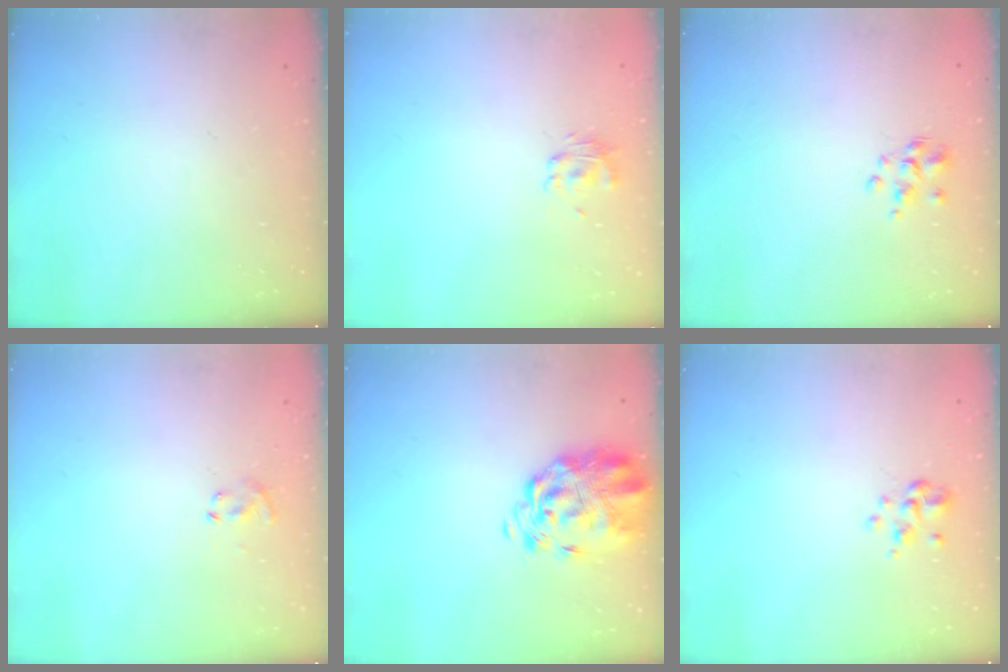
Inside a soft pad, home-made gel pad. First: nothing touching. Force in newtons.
{"total": 2.9, "press": 2.8, "slide": 0.7}
{"total": 1.9, "press": 1.7, "slide": 0.7}
{"total": 2.3, "press": 2.1, "slide": 1.0}
{"total": 4.0, "press": 3.4, "slide": 2.2}
{"total": 2.2, "press": 2.1, "slide": 0.7}